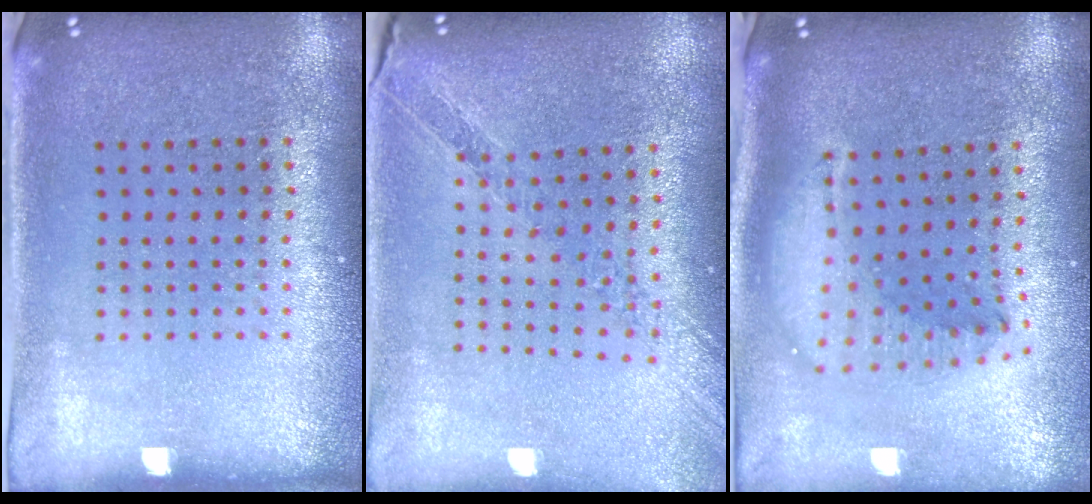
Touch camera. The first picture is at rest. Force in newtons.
{"total": 1.0, "press": 1.0, "slide": 0.0}
{"total": 1.8, "press": 1.5, "slide": 1.0}